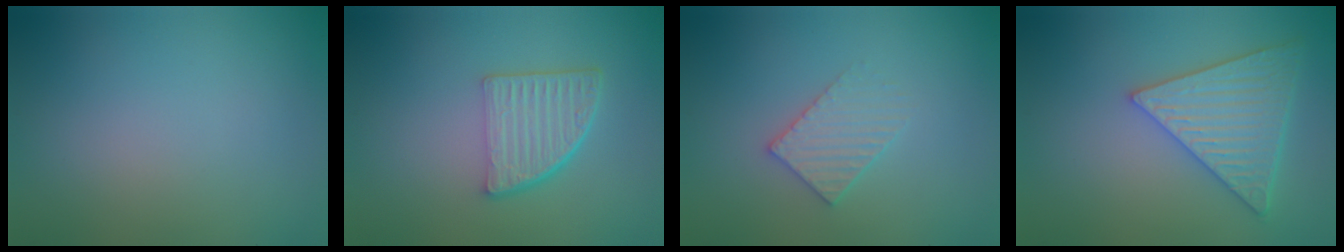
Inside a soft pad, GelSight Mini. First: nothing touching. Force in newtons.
{"total": 4.8, "press": 3.4, "slide": 3.5}
{"total": 2.3, "press": 2.2, "slide": 0.3}
{"total": 5.7, "press": 5.0, "slide": 2.9}